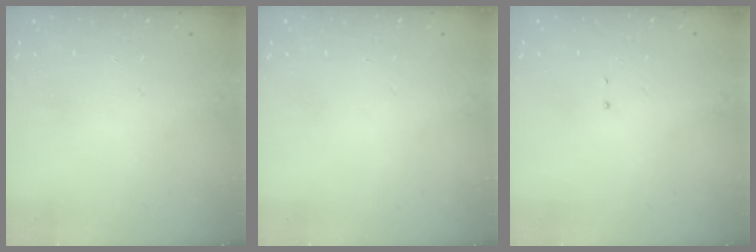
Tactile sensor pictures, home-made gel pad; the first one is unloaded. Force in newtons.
{"total": 0.0}
{"total": 1.3, "press": 1.2, "slide": 0.6}